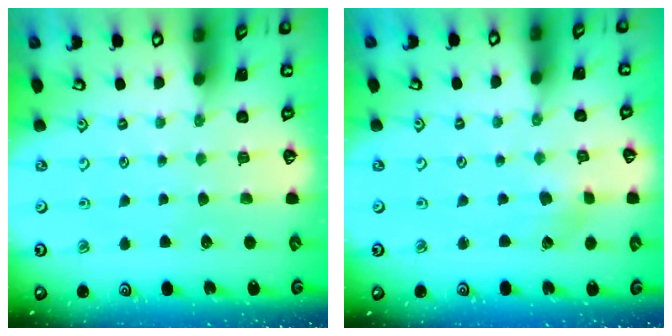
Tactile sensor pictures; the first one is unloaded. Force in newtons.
{"total": 2.0, "press": 2.0, "slide": 0.4}